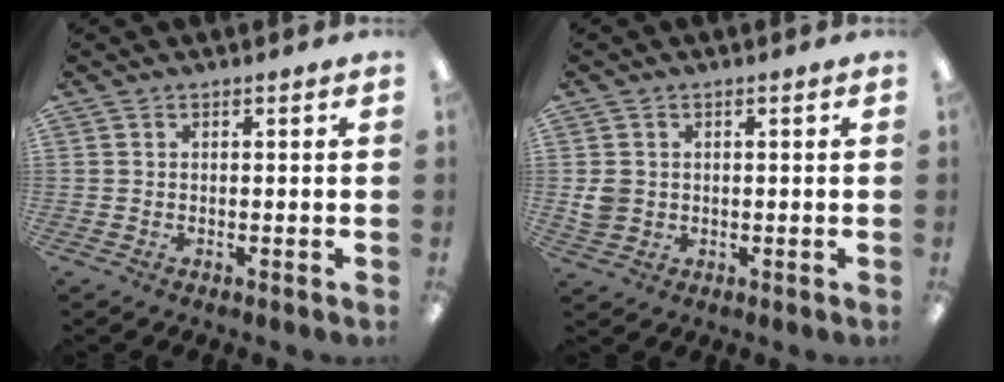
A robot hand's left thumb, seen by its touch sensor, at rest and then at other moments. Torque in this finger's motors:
{"motor_torque": [-0.40, 0.44, 0.27, -0.01, 0.00]}